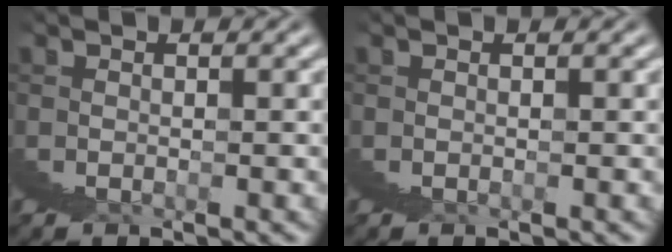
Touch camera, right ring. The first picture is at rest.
{"total": 0.0}